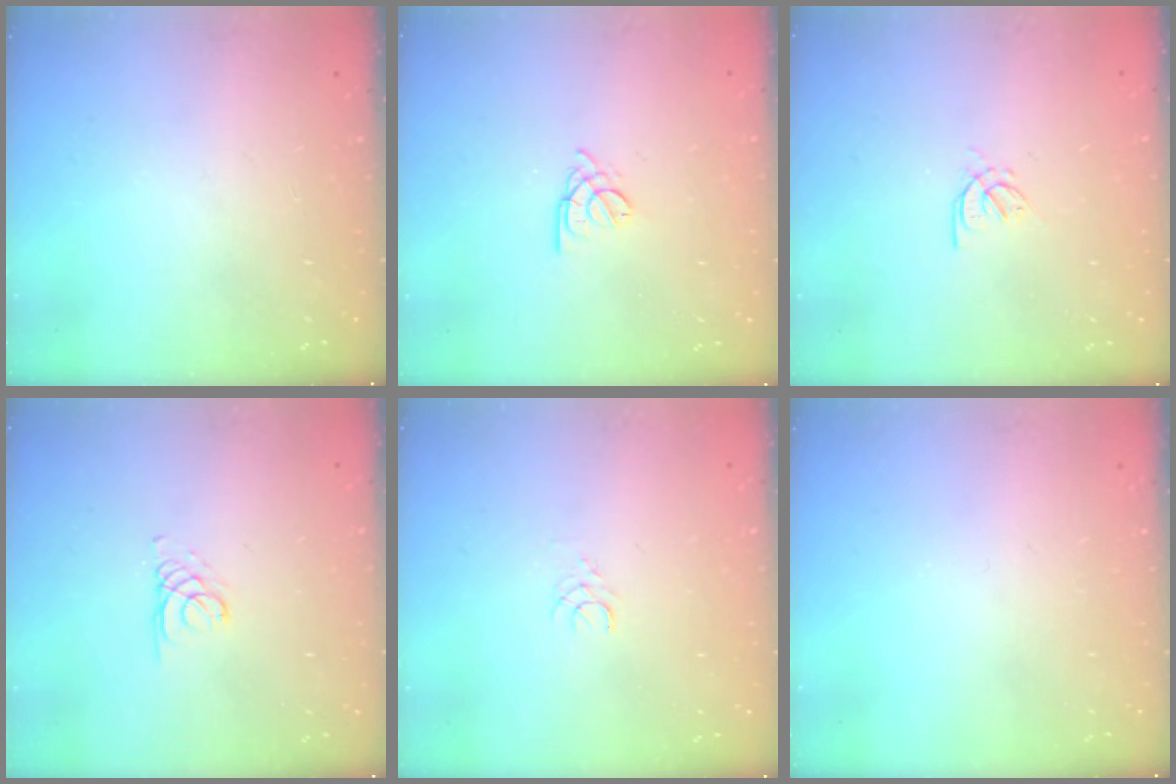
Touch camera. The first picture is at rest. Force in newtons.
{"total": 2.6, "press": 2.6, "slide": 0.6}
{"total": 2.6, "press": 2.5, "slide": 0.7}
{"total": 2.1, "press": 2.1, "slide": 0.2}
{"total": 2.4, "press": 2.4, "slide": 0.3}
{"total": 0.0}